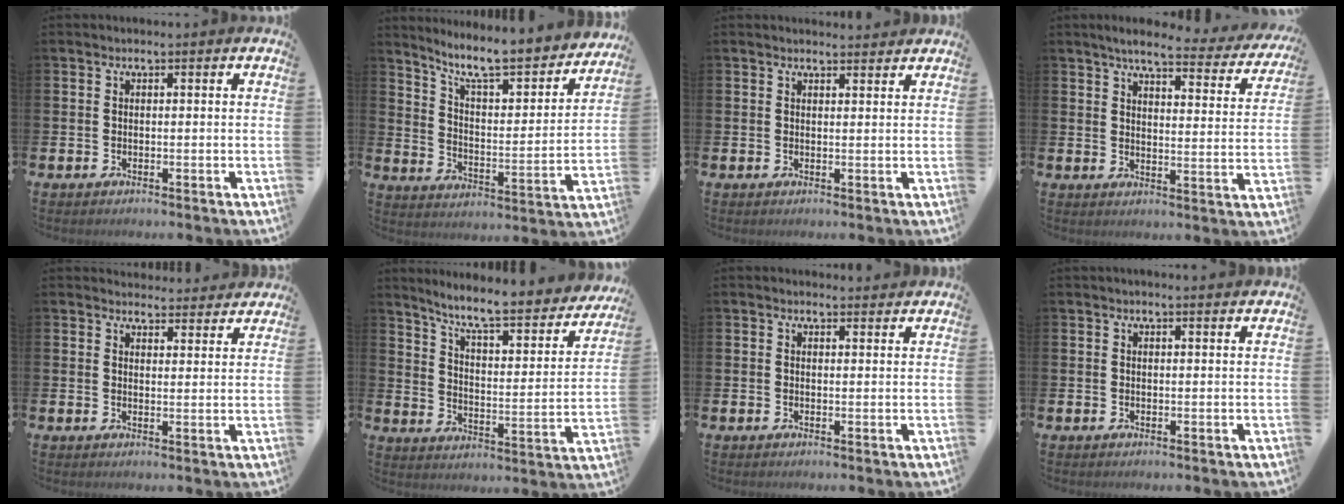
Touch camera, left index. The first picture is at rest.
{"total": 9.2, "force": [8.3, 1.5, 3.8], "torque": [-0.096, -0.065, 0.137]}
{"total": 1.6, "force": [1.6, 0.2, 0.0], "torque": [0.007, -0.008, 0.027]}
{"total": 5.6, "force": [4.9, 0.9, 2.6], "torque": [-0.054, -0.031, 0.077]}
{"total": 3.8, "force": [3.7, 0.9, -0.1], "torque": [0.005, -0.023, 0.067]}
{"total": 8.4, "force": [7.6, 1.3, 3.4], "torque": [-0.095, -0.057, 0.124]}
{"total": 1.4, "force": [1.3, 0.3, 0.0], "torque": [0.006, -0.005, 0.023]}
{"total": 1.0, "force": [1.0, 0.0, 0.2], "torque": [0.008, -0.004, 0.016]}